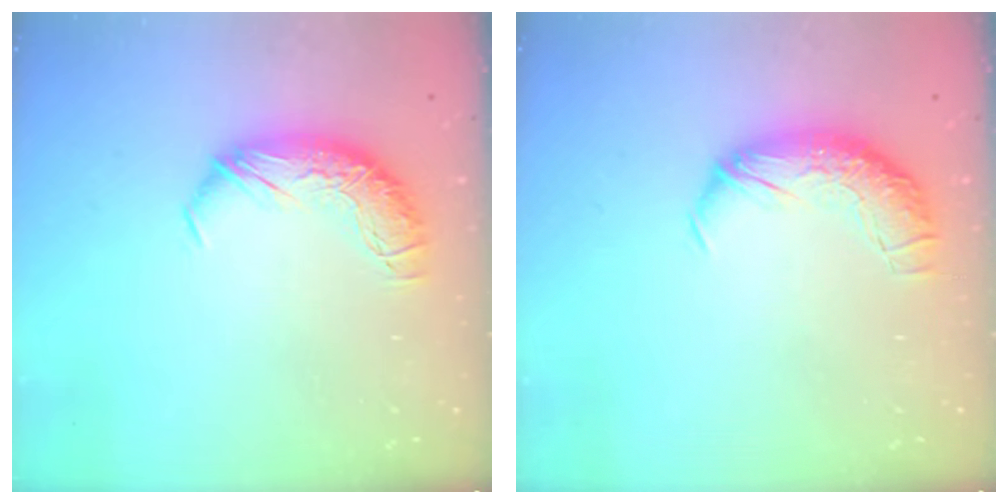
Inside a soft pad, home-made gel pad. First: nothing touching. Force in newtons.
{"total": 2.3, "press": 1.0, "slide": 2.1}